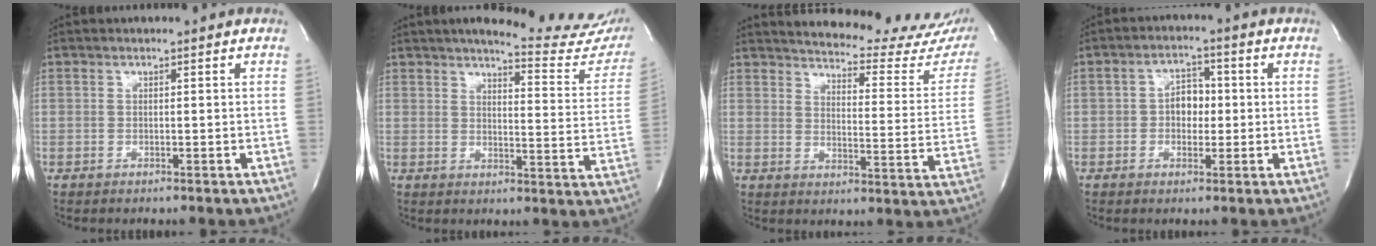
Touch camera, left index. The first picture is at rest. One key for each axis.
{"total": 18.4, "fx": 16.9, "fy": 2.1, "fz": 6.9, "tx": -0.079, "ty": -0.076, "tz": 0.185}
{"total": 22.8, "fx": 21.1, "fy": 3.3, "fz": 7.7, "tx": -0.101, "ty": -0.100, "tz": 0.238}
{"total": 4.3, "fx": -0.2, "fy": 2.9, "fz": 3.1, "tx": -0.052, "ty": 0.012, "tz": -0.004}